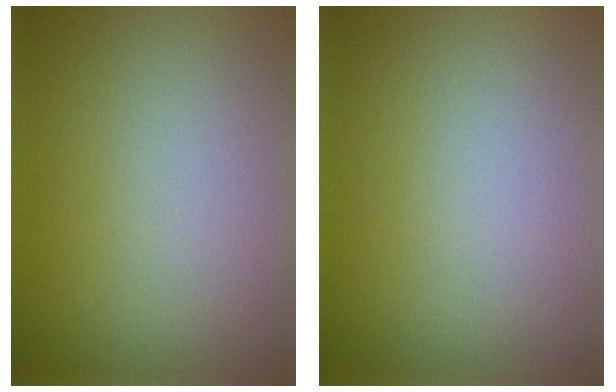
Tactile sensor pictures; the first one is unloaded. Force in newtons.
{"total": 0.0}